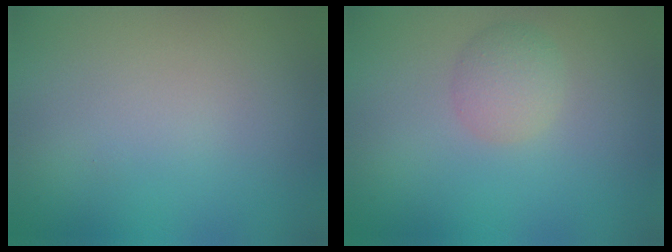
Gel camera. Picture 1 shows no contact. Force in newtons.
{"total": 2.3, "press": 2.3, "slide": 0.0}